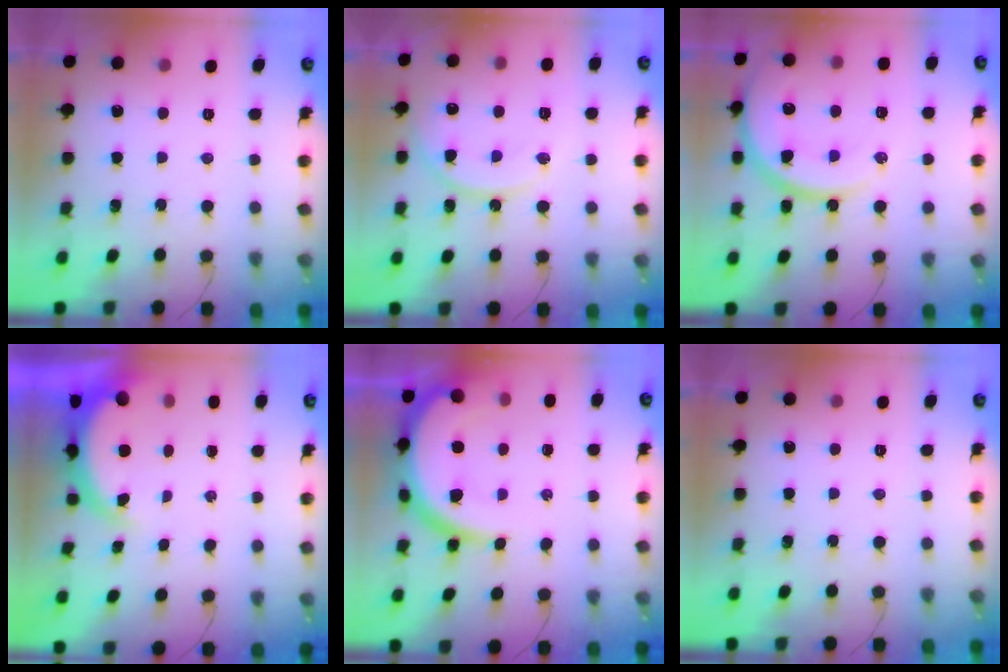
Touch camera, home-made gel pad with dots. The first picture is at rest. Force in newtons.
{"total": 12.4, "press": 12.4, "slide": 1.0}
{"total": 19.4, "press": 19.3, "slide": 1.8}
{"total": 4.4, "press": 4.4, "slide": 0.1}
{"total": 16.6, "press": 16.6, "slide": 1.3}
{"total": 0.0}